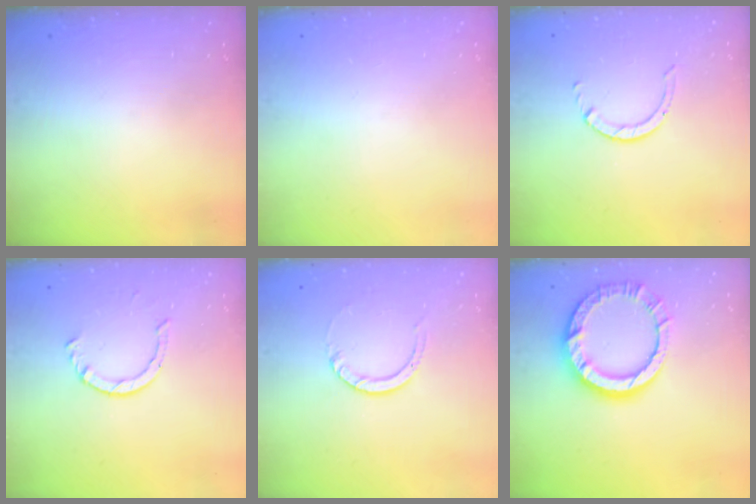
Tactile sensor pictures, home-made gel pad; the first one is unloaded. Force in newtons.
{"total": 0.0}
{"total": 1.7, "press": 1.7, "slide": 0.1}
{"total": 2.3, "press": 2.3, "slide": 0.2}
{"total": 3.0, "press": 3.0, "slide": 0.3}
{"total": 13.2, "press": 13.1, "slide": 1.6}